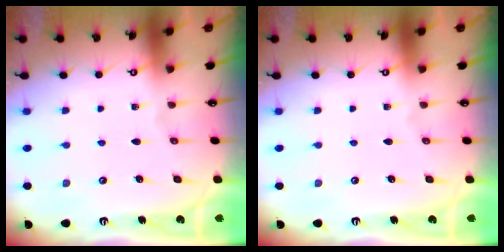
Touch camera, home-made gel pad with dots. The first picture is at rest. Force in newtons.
{"total": 0.0}